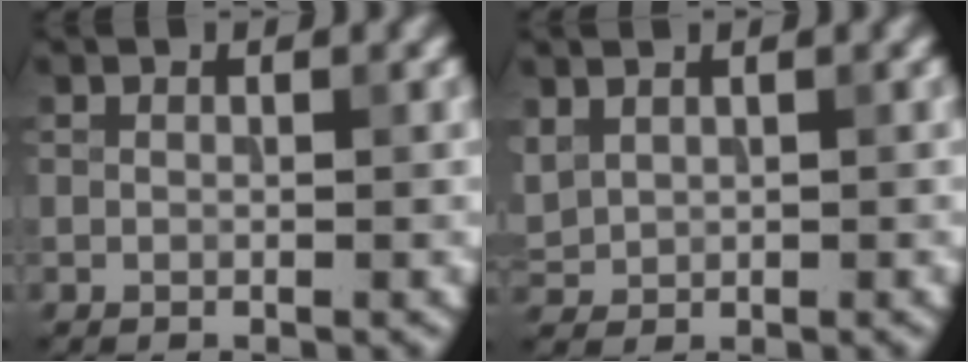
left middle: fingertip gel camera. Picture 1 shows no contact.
{"total": 1.7, "force": [1.0, 1.2, 0.7], "torque": [-0.019, 0.004, 0.027]}